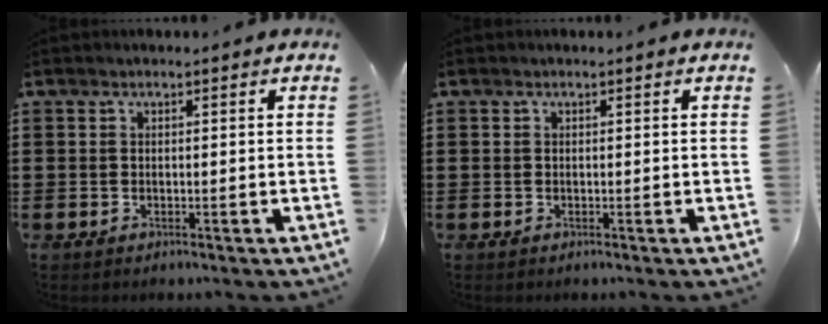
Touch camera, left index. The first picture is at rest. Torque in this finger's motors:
{"motor_torque": [0.00, 0.00, 0.00, 0.01]}